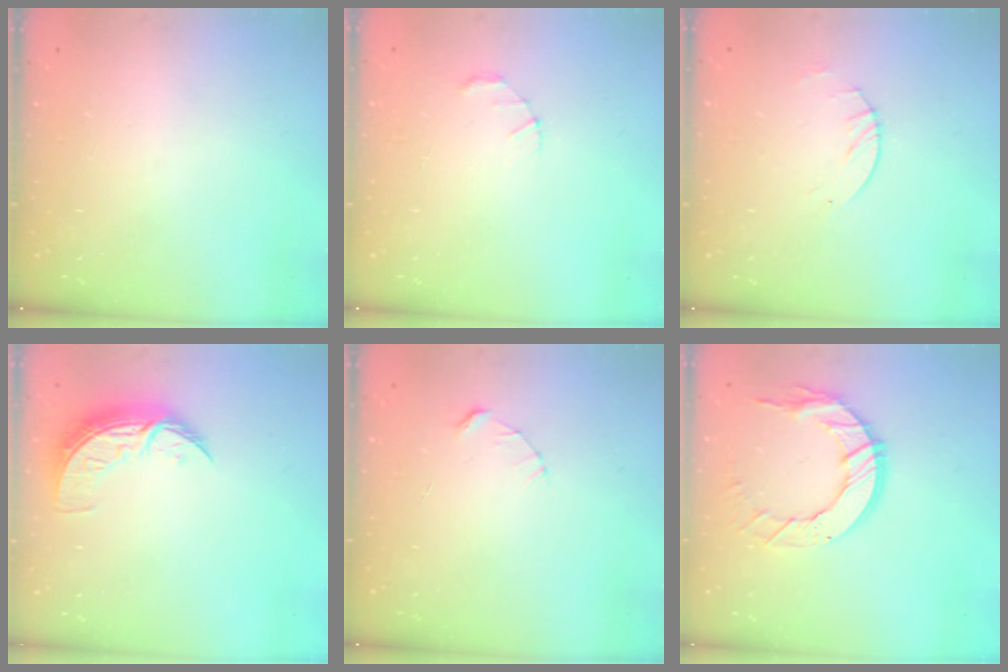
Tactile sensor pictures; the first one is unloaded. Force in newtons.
{"total": 1.5, "press": 1.5, "slide": 0.3}
{"total": 2.6, "press": 2.5, "slide": 0.4}
{"total": 9.0, "press": 9.0, "slide": 0.5}
{"total": 2.7, "press": 2.7, "slide": 0.3}
{"total": 12.3, "press": 12.3, "slide": 1.2}